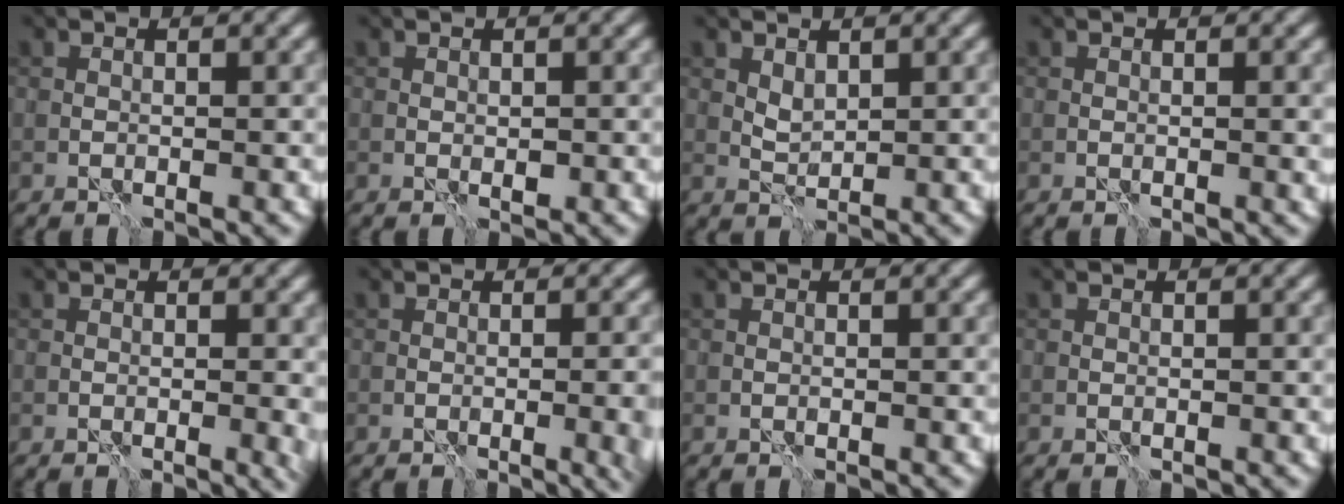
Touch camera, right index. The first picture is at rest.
{"total": 0.6, "force": [0.0, 0.4, 0.5], "torque": [-0.006, -0.001, 0.000]}
{"total": 1.4, "force": [0.7, 0.8, 0.9], "torque": [-0.022, -0.003, 0.018]}
{"total": 0.7, "force": [0.0, 0.1, 0.7], "torque": [-0.008, -0.002, 0.000]}
{"total": 1.8, "force": [-0.1, 0.4, 1.7], "torque": [-0.021, -0.004, -0.003]}
{"total": 4.3, "force": [-0.9, 1.4, 3.9], "torque": [-0.041, -0.004, -0.008]}
{"total": 0.0}
{"total": 0.0}